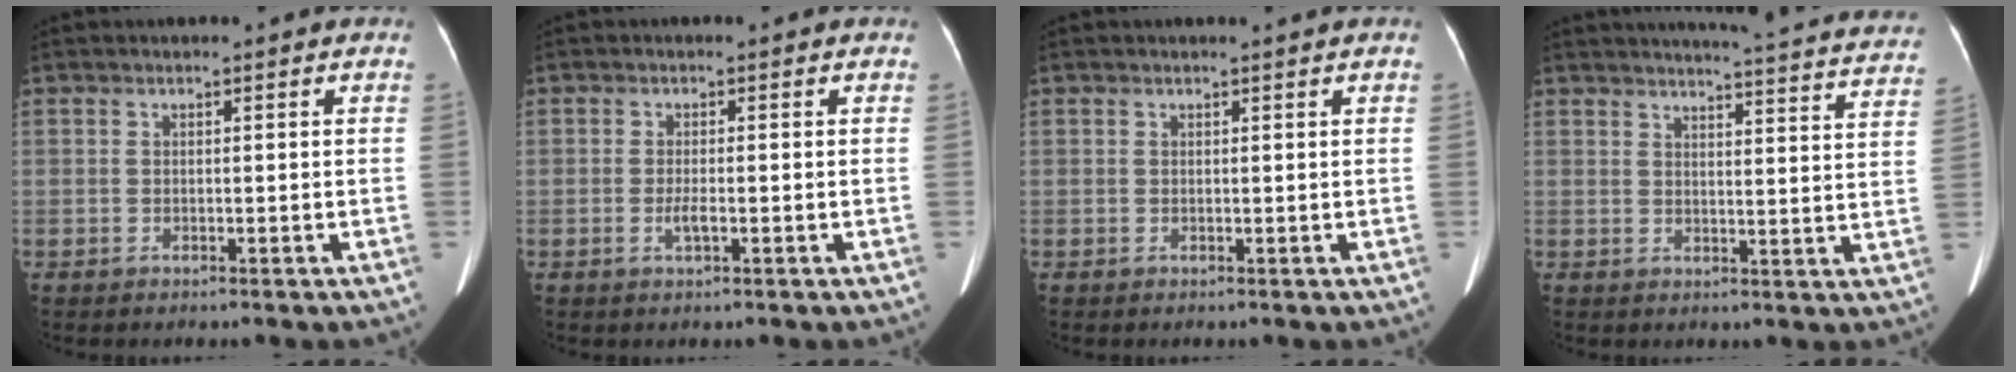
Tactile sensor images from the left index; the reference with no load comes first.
{"total": 1.6, "force": [-0.5, 0.3, 1.5], "torque": [-0.031, -0.002, -0.009]}
{"total": 0.7, "force": [0.6, -0.2, 0.3], "torque": [-0.011, -0.001, 0.013]}
{"total": 25.0, "force": [24.0, 1.2, 7.1], "torque": [-0.088, -0.078, 0.262]}